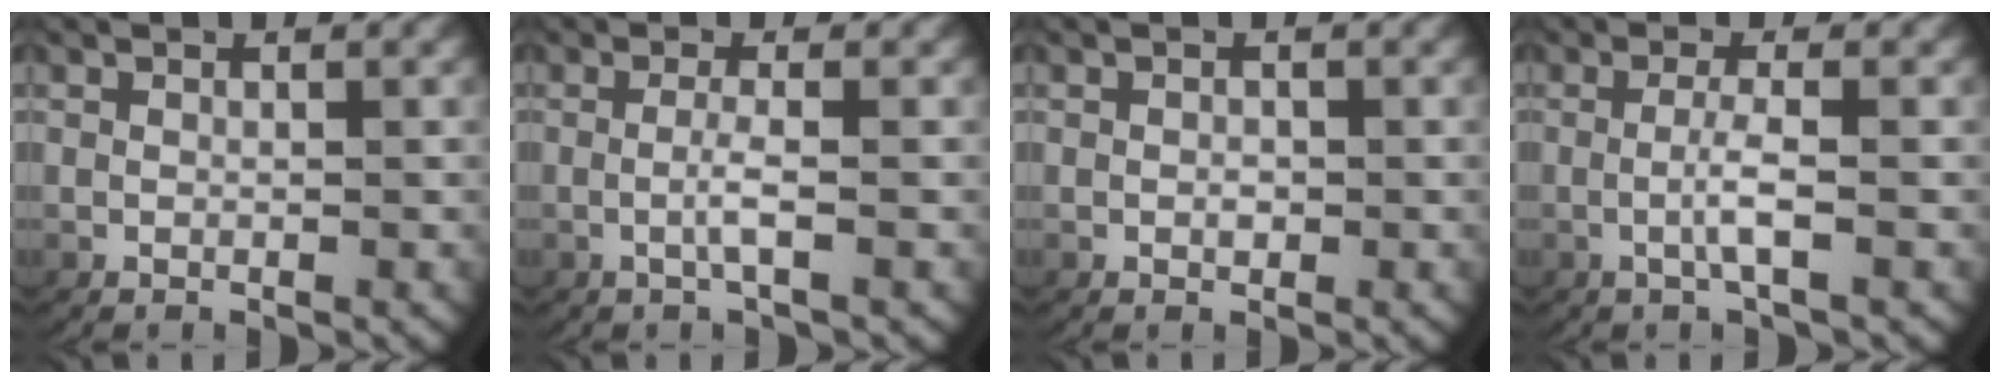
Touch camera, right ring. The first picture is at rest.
{"total": 1.7, "force": [-0.4, -0.1, 1.7], "torque": [-0.042, -0.005, -0.007]}
{"total": 0.6, "force": [-0.2, 0.4, 0.4], "torque": [-0.016, -0.006, -0.001]}
{"total": 2.2, "force": [-0.4, -0.1, 2.2], "torque": [-0.050, -0.004, -0.007]}